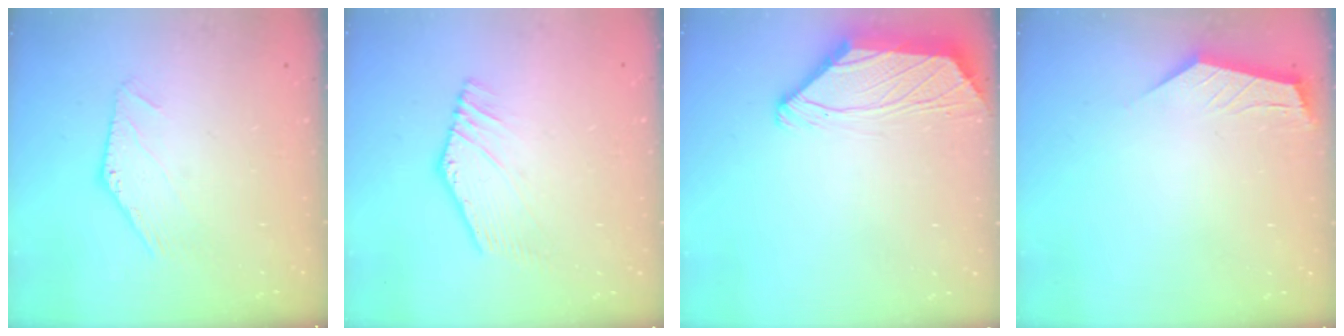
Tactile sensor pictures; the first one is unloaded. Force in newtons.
{"total": 2.7, "press": 2.7, "slide": 0.3}
{"total": 1.6, "press": 1.5, "slide": 0.6}
{"total": 1.6, "press": 1.6, "slide": 0.2}